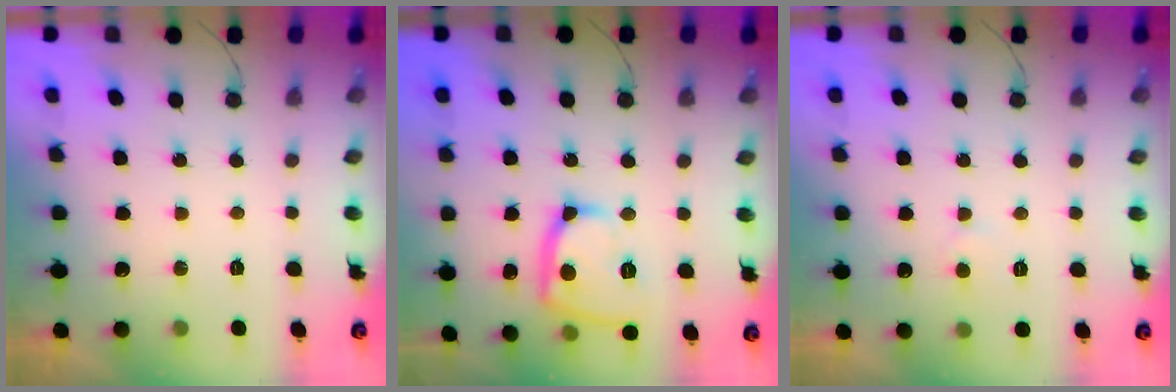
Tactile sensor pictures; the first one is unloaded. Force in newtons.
{"total": 14.5, "press": 14.4, "slide": 1.5}
{"total": 2.0, "press": 2.0, "slide": 0.2}